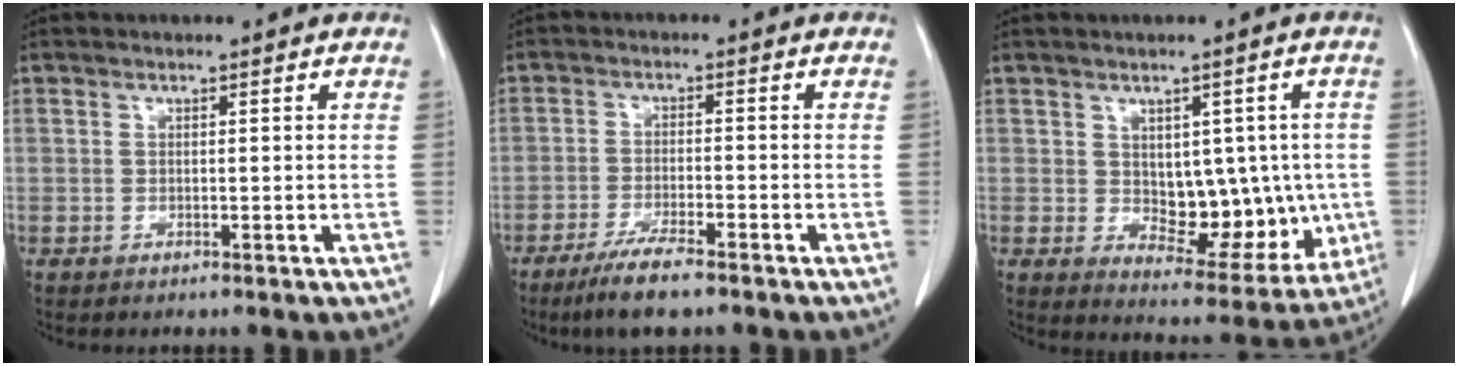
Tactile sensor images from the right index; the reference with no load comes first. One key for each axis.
{"total": 6.2, "fx": -4.5, "fy": 0.5, "fz": 4.2, "tx": -0.083, "ty": -0.014, "tz": -0.080}
{"total": 10.8, "fx": 0.0, "fy": 6.4, "fz": 8.7, "tx": -0.096, "ty": 0.009, "tz": 0.029}